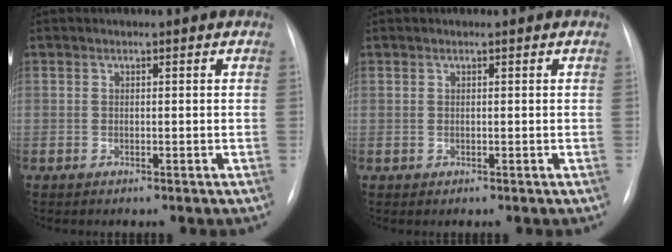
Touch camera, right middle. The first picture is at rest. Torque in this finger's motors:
{"motor_torque": [-0.07, 0.00, 0.05, 0.01]}